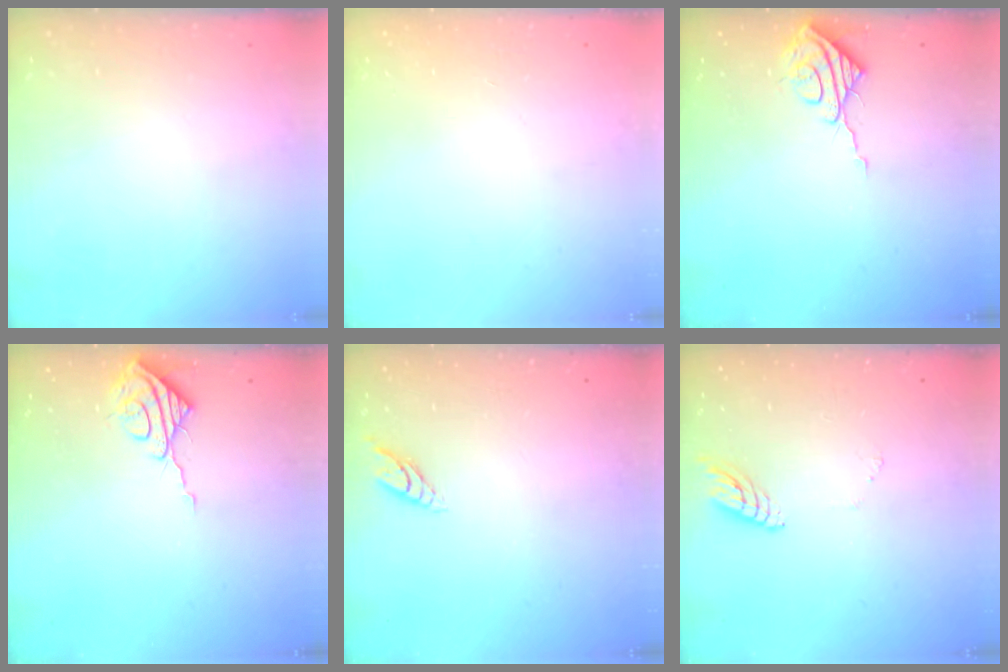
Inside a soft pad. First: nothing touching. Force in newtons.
{"total": 0.0}
{"total": 8.4, "press": 8.4, "slide": 0.2}
{"total": 8.4, "press": 8.4, "slide": 0.2}
{"total": 6.0, "press": 6.0, "slide": 0.7}
{"total": 6.8, "press": 6.8, "slide": 0.5}